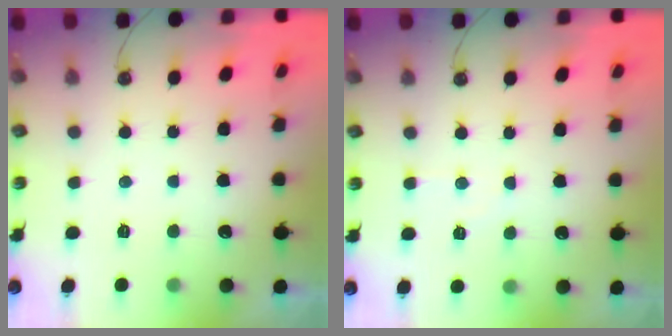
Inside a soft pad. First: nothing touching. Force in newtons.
{"total": 4.6, "press": 4.5, "slide": 0.7}